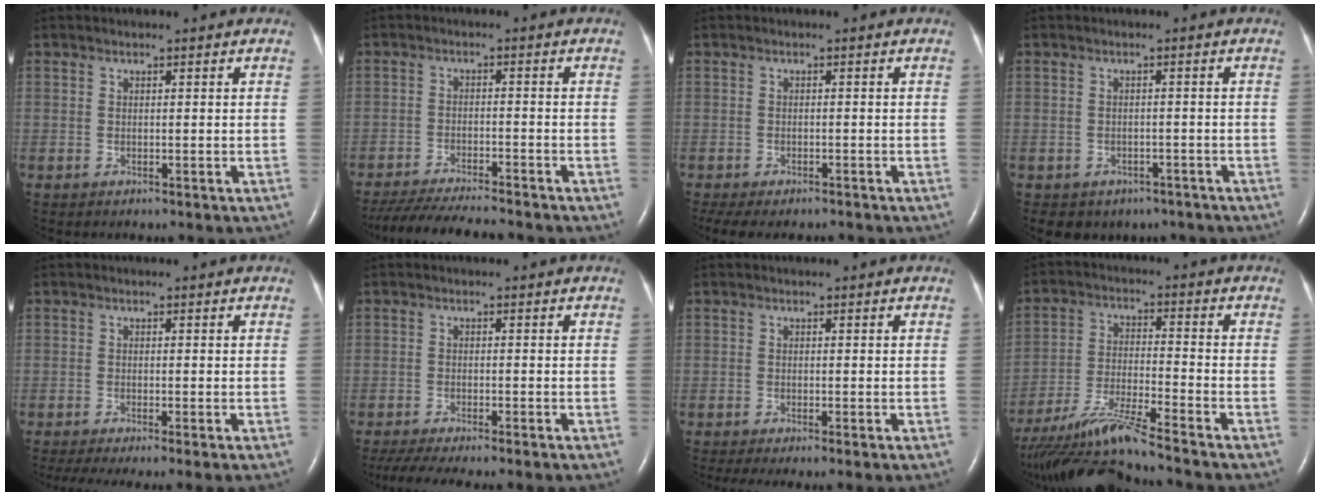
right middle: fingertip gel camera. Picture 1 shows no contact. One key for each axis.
{"total": 12.3, "fx": -11.2, "fy": 0.8, "fz": 5.1, "tx": -0.084, "ty": -0.022, "tz": -0.171}
{"total": 8.9, "fx": -7.8, "fy": 2.3, "fz": 3.7, "tx": -0.061, "ty": -0.009, "tz": -0.106}
{"total": 6.1, "fx": -4.6, "fy": 3.8, "fz": 1.0, "tx": -0.008, "ty": 0.014, "tz": -0.051}
{"total": 6.6, "fx": -5.2, "fy": -0.4, "fz": 4.1, "tx": -0.058, "ty": -0.016, "tz": -0.083}
{"total": 8.8, "fx": -7.3, "fy": 0.2, "fz": 4.8, "tx": -0.071, "ty": -0.013, "tz": -0.112}
{"total": 4.3, "fx": -3.2, "fy": -0.3, "fz": 2.8, "tx": -0.042, "ty": -0.014, "tz": -0.052}
{"total": 12.0, "fx": -10.6, "fy": -1.9, "fz": 5.4, "tx": -0.104, "ty": -0.021, "tz": -0.195}